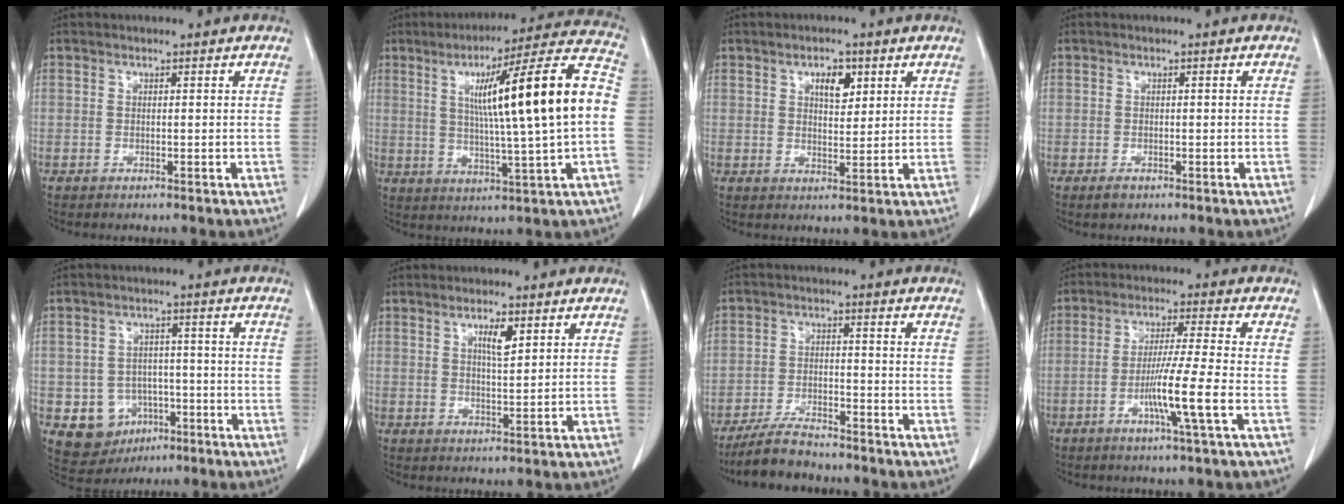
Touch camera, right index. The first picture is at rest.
{"total": 19.4, "force": [1.8, 0.0, 19.4], "torque": [-0.287, 0.022, 0.022]}
{"total": 4.2, "force": [2.0, 1.9, 3.1], "torque": [-0.050, 0.000, 0.033]}
{"total": 1.1, "force": [-0.7, 0.8, 0.4], "torque": [-0.007, 0.001, -0.008]}
{"total": 7.7, "force": [-2.9, 6.9, 2.0], "torque": [-0.036, 0.012, -0.033]}
{"total": 3.5, "force": [1.7, 0.7, 2.9], "torque": [-0.052, -0.001, 0.029]}
{"total": 6.6, "force": [-5.9, 1.7, 2.5], "torque": [-0.051, -0.014, -0.108]}
{"total": 8.1, "force": [-2.7, -1.3, 7.5], "torque": [-0.137, -0.010, -0.052]}